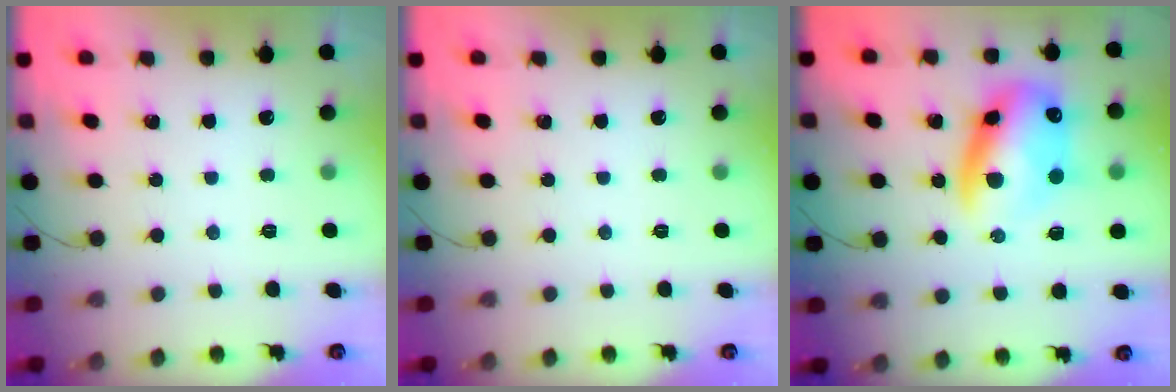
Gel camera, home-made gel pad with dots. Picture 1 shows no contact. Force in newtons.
{"total": 0.0}
{"total": 14.2, "press": 13.7, "slide": 3.6}